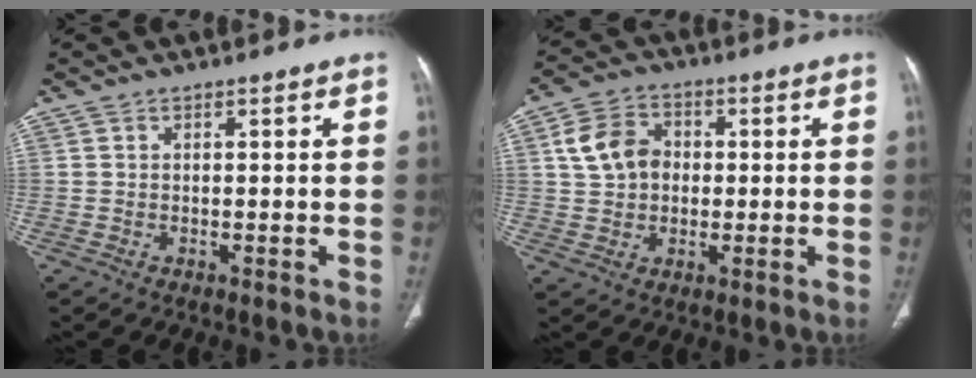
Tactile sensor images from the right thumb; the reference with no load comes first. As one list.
[{"total": 8.9, "force": [1.2, 7.0, 5.4], "torque": [-0.084, 0.014, 0.016]}]